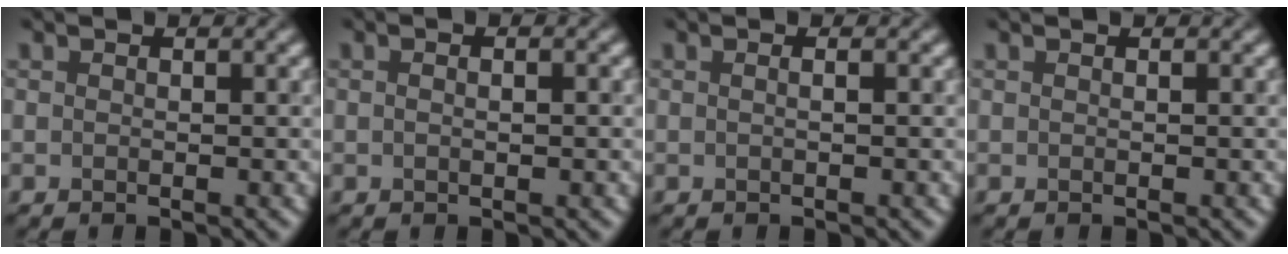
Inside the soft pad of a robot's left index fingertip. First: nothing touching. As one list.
[{"total": 2.8, "force": [1.0, 1.4, 2.2], "torque": [-0.013, 0.021, -0.015]}, {"total": 1.0, "force": [0.2, 0.4, 0.8], "torque": [-0.006, -0.004, -0.006]}, {"total": 0.0}]